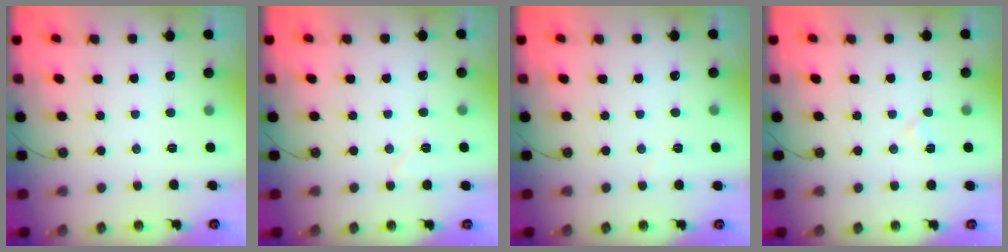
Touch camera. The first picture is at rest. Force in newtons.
{"total": 4.9, "press": 4.2, "slide": 2.5}
{"total": 1.5, "press": 1.5, "slide": 0.5}
{"total": 5.6, "press": 5.2, "slide": 2.1}